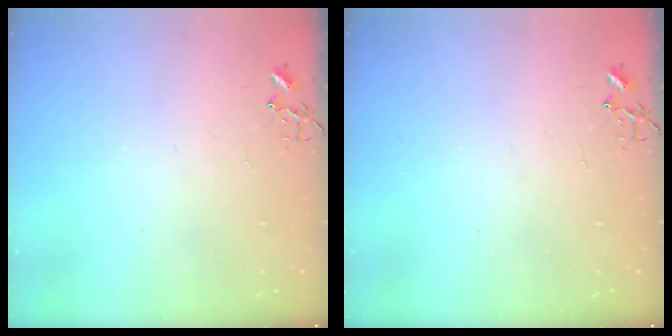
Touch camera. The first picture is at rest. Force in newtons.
{"total": 0.0}